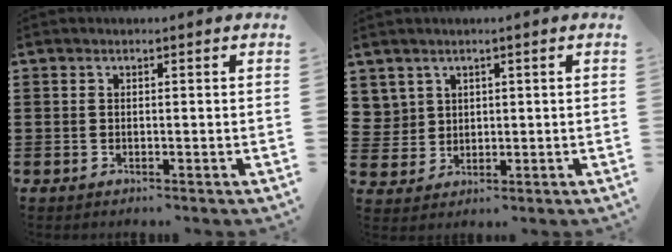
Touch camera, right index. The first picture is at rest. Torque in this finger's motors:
{"motor_torque": [-0.32, 0.35, 0.01, 0.00]}